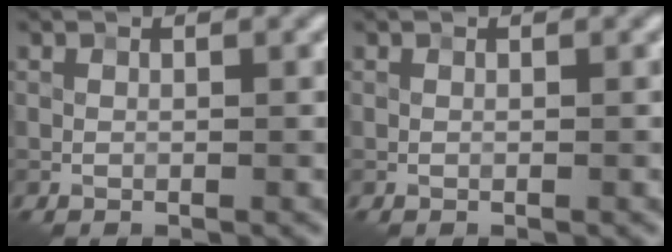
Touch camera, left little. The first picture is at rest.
{"total": 0.0}